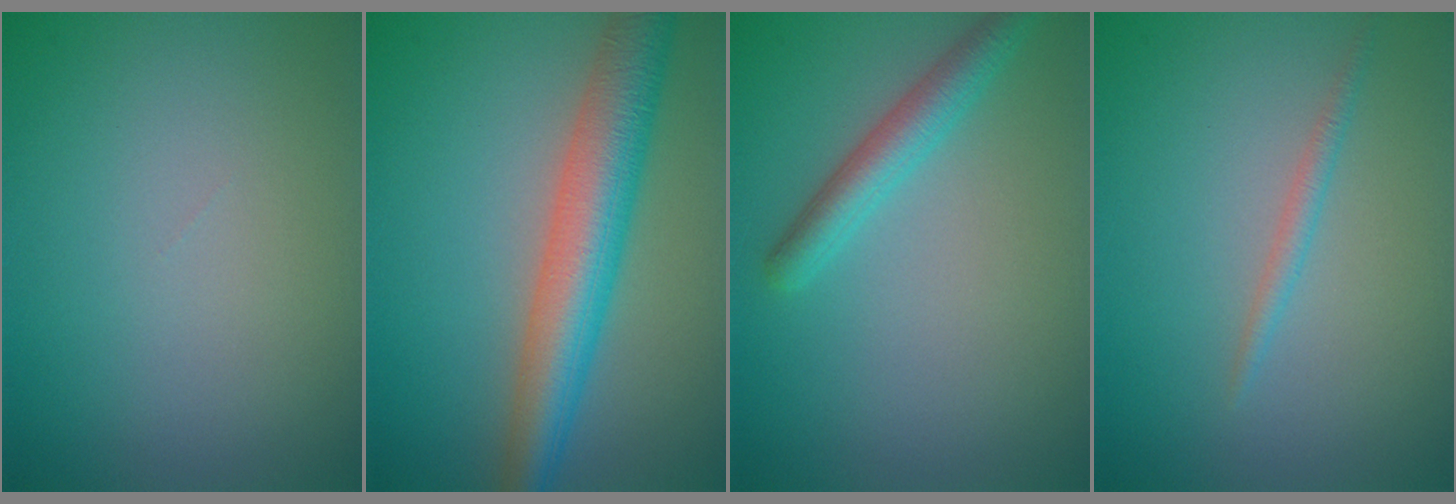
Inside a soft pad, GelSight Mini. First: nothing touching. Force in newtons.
{"total": 7.3, "press": 7.3, "slide": 0.0}
{"total": 2.9, "press": 2.9, "slide": 0.1}
{"total": 1.1, "press": 1.1, "slide": 0.0}